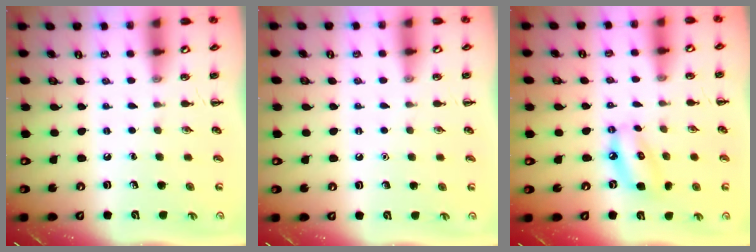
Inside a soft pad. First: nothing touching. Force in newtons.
{"total": 1.6, "press": 1.6, "slide": 0.1}
{"total": 9.0, "press": 8.7, "slide": 2.3}